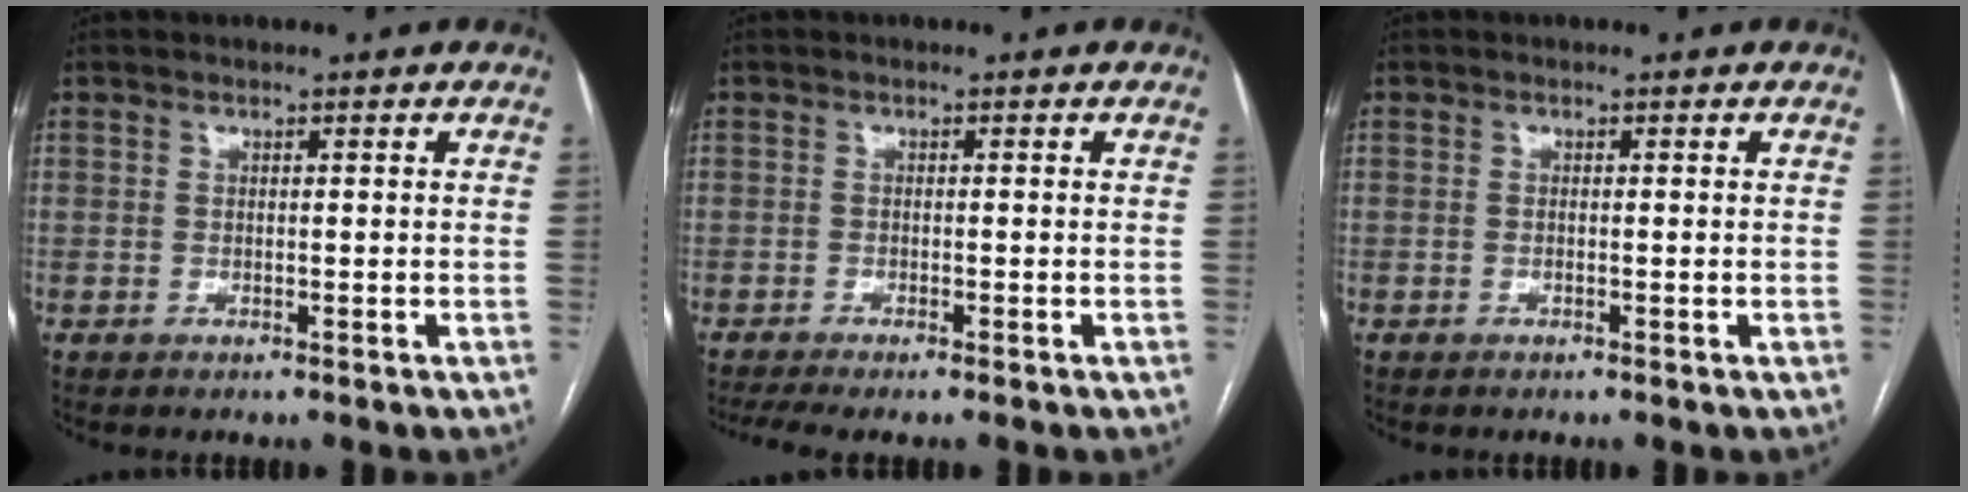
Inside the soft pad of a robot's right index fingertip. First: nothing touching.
{"total": 4.2, "force": [-3.3, 0.1, 2.6], "torque": [-0.043, -0.009, -0.055]}
{"total": 0.5, "force": [-0.1, 0.1, 0.5], "torque": [-0.011, -0.002, 0.000]}